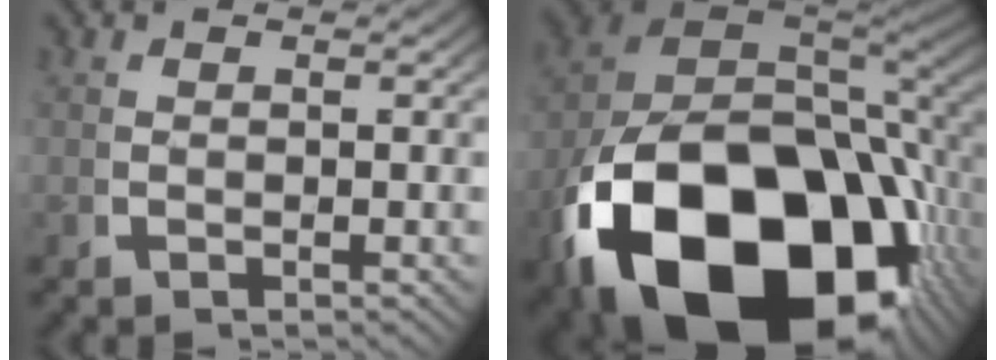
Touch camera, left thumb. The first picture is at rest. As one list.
[{"total": 30.6, "force": [-9.1, 18.1, 22.9], "torque": [-0.438, -0.108, -0.086]}]